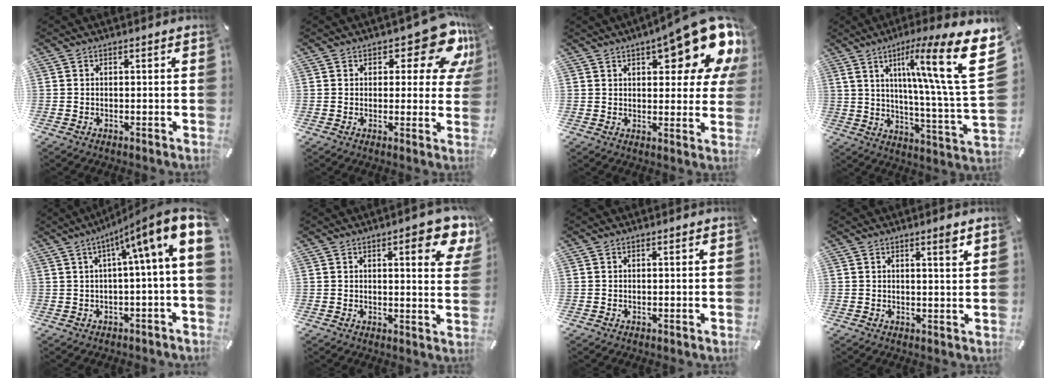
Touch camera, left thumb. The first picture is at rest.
{"total": 13.1, "force": [7.4, 5.9, 9.0], "torque": [-0.097, -0.050, 0.123]}
{"total": 19.8, "force": [10.8, 7.5, 14.9], "torque": [-0.188, -0.067, 0.175]}
{"total": 24.5, "force": [9.7, 4.1, 22.1], "torque": [-0.324, -0.066, 0.135]}
{"total": 10.7, "force": [2.9, 0.4, 10.3], "torque": [-0.161, -0.043, 0.037]}
{"total": 9.0, "force": [4.8, 2.5, 7.2], "torque": [-0.097, -0.024, 0.075]}
{"total": 0.0}
{"total": 2.8, "force": [1.9, 0.1, 2.0], "torque": [-0.027, -0.010, 0.028]}